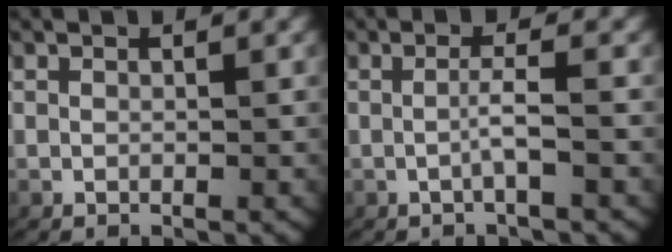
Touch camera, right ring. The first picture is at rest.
{"total": 1.8, "force": [-0.5, -0.3, 1.7], "torque": [-0.032, 0.001, -0.013]}